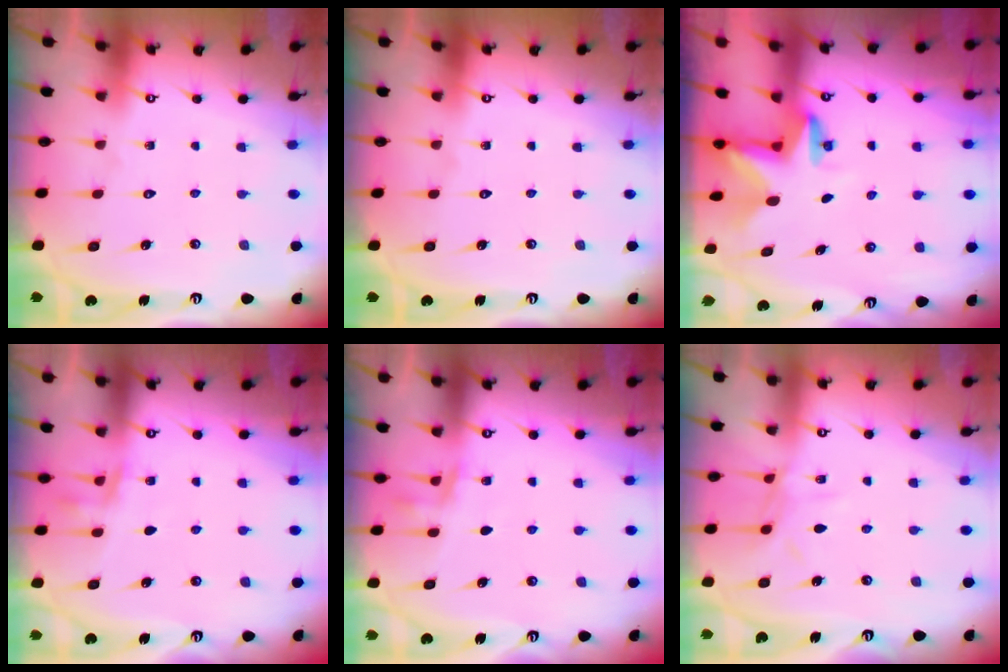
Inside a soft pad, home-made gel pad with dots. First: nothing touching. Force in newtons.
{"total": 0.0}
{"total": 2.8, "press": 2.8, "slide": 0.1}
{"total": 4.8, "press": 4.7, "slide": 1.1}
{"total": 4.8, "press": 4.7, "slide": 1.1}
{"total": 6.7, "press": 6.6, "slide": 0.7}